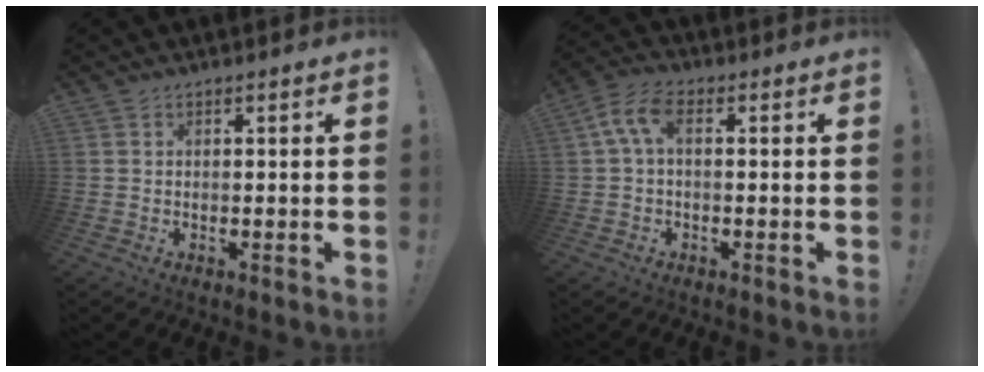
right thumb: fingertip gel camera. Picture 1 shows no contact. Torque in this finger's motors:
{"motor_torque": [0.30, 0.42, 0.46, -0.11, 0.36]}